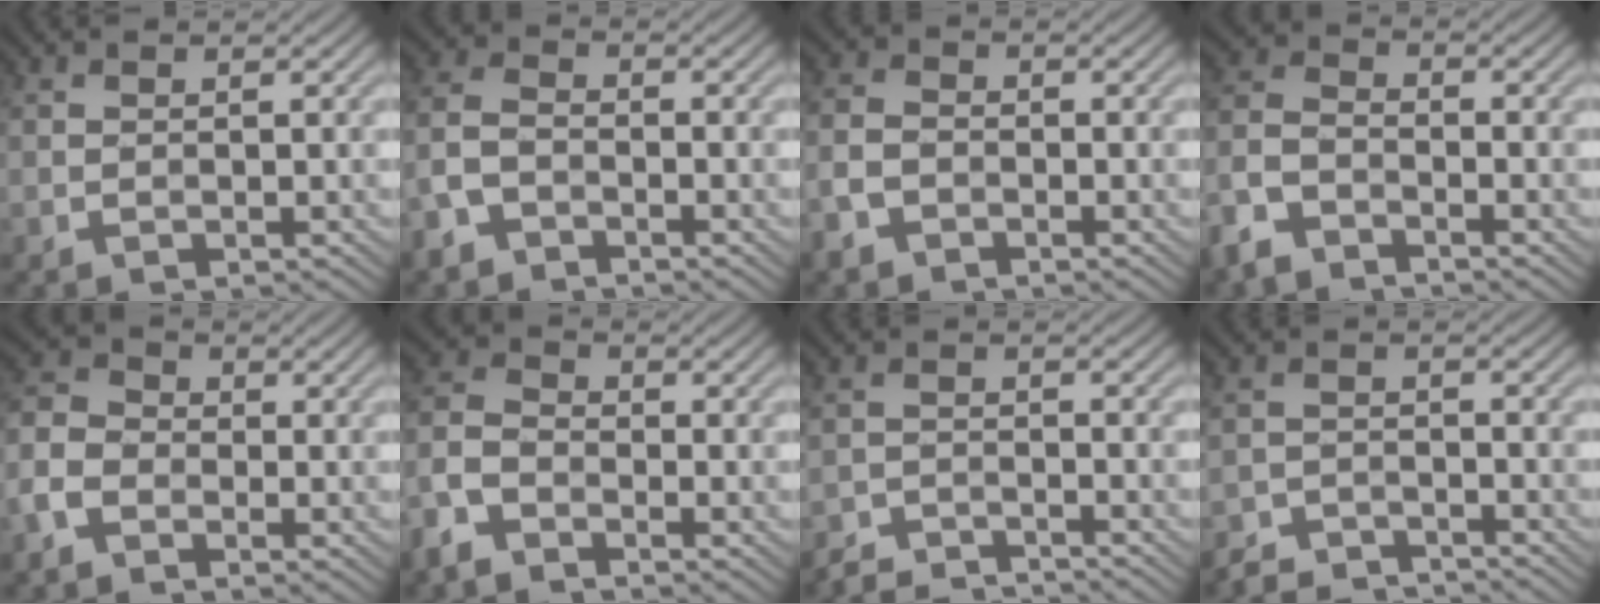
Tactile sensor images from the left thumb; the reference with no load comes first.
{"total": 4.9, "force": [-3.3, 2.6, 2.5], "torque": [-0.060, 0.000, -0.081]}
{"total": 3.8, "force": [-2.4, 2.4, 1.8], "torque": [-0.048, -0.005, -0.061]}
{"total": 6.5, "force": [-4.9, 2.9, 3.2], "torque": [-0.080, -0.004, -0.119]}
{"total": 5.2, "force": [-2.8, 3.5, 2.7], "torque": [-0.077, 0.005, -0.072]}
{"total": 6.0, "force": [-4.1, 3.1, 3.1], "torque": [-0.081, 0.000, -0.101]}
{"total": 4.0, "force": [-4.0, 0.4, 0.7], "torque": [-0.009, -0.001, -0.078]}
{"total": 4.5, "force": [-4.3, 0.9, 0.8], "torque": [-0.012, -0.001, -0.084]}